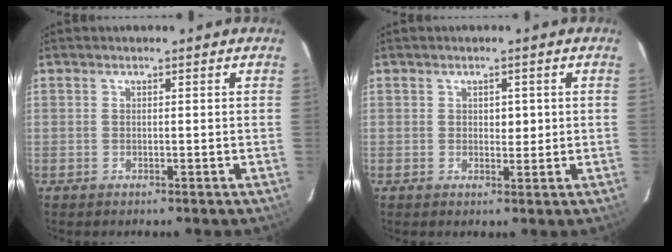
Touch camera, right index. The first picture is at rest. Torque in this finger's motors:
{"motor_torque": [-0.02, 0.09, 0.07, 0.00]}